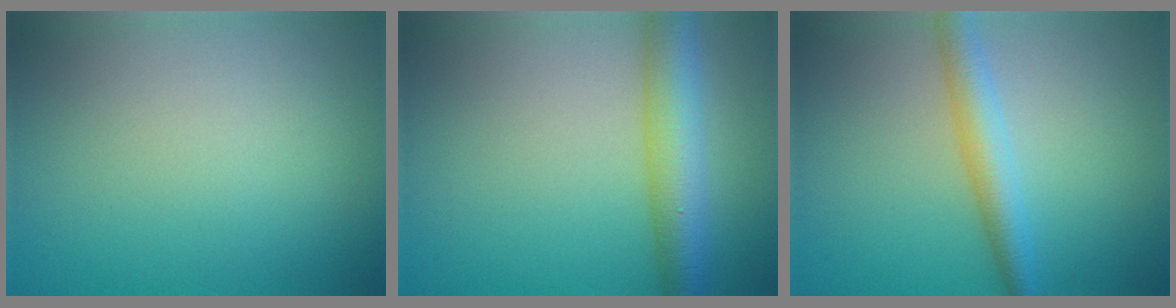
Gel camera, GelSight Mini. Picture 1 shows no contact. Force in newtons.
{"total": 6.0, "press": 6.0, "slide": 0.2}
{"total": 3.5, "press": 3.5, "slide": 0.0}